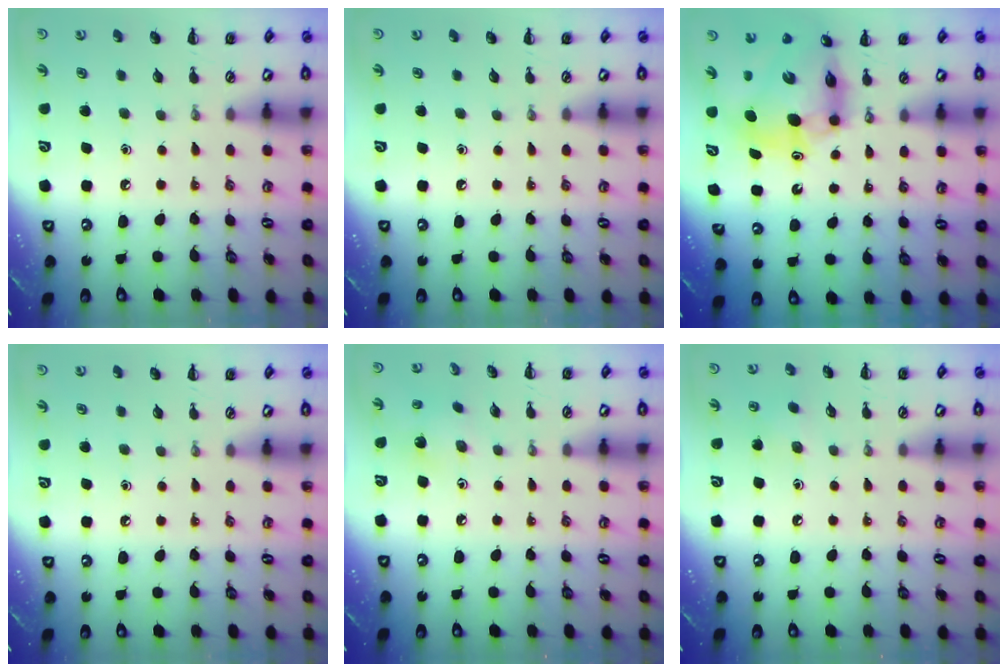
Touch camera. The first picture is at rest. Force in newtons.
{"total": 0.0}
{"total": 11.3, "press": 10.8, "slide": 3.2}
{"total": 0.0}
{"total": 2.2, "press": 2.1, "slide": 0.7}
{"total": 3.6, "press": 3.5, "slide": 0.9}